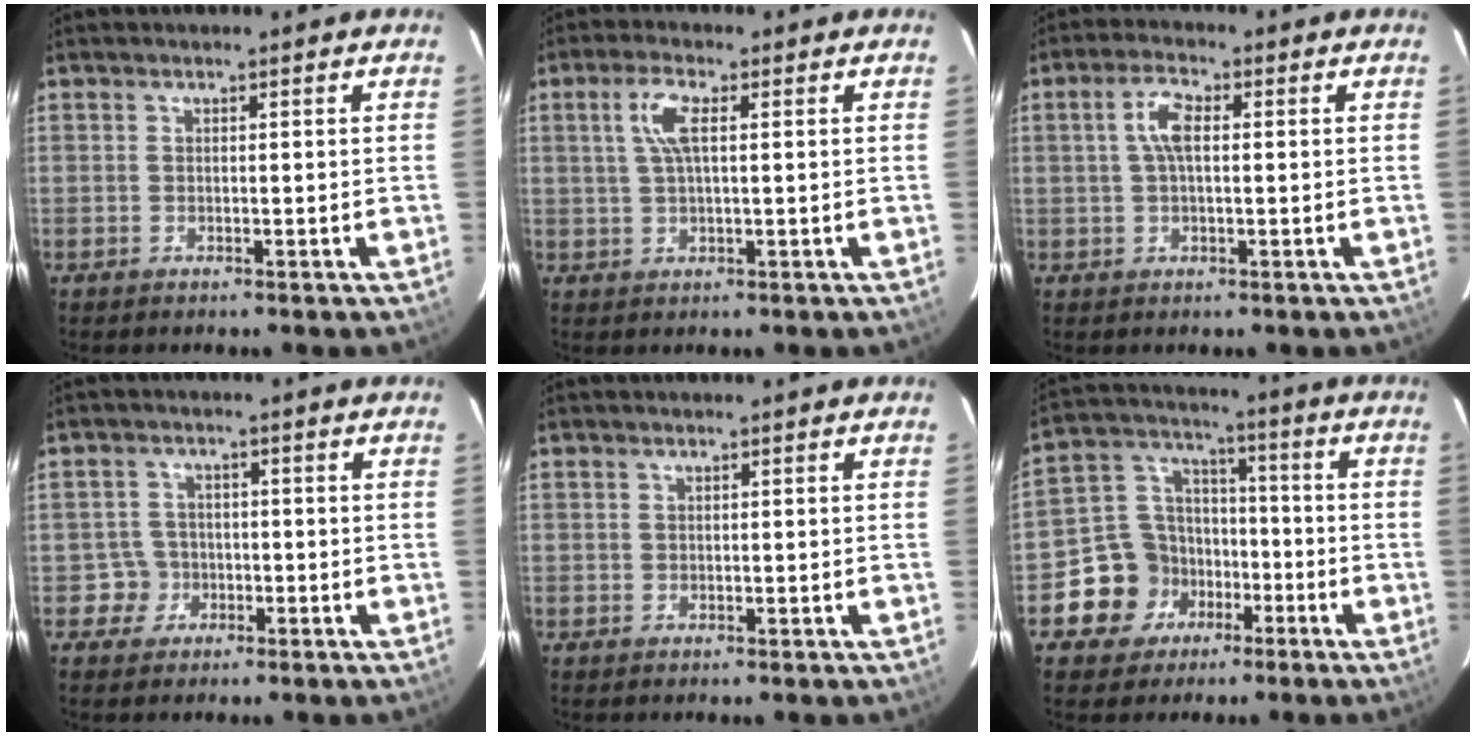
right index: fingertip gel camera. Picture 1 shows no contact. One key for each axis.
{"total": 5.0, "fx": 1.3, "fy": 1.6, "fz": 4.5, "tx": -0.092, "ty": 0.009, "tz": 0.027}
{"total": 4.7, "fx": 0.7, "fy": 1.9, "fz": 4.3, "tx": -0.086, "ty": 0.011, "tz": 0.012}
{"total": 3.8, "fx": -1.3, "fy": 3.6, "fz": -0.4, "tx": 0.011, "ty": 0.021, "tz": -0.020}
{"total": 0.0}
{"total": 11.3, "fx": -5.3, "fy": 9.5, "fz": 2.8, "tx": -0.079, "ty": 0.044, "tz": -0.077}